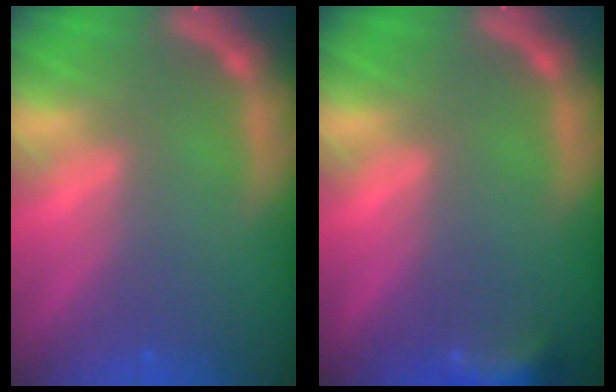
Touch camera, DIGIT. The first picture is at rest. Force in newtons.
{"total": 4.4}